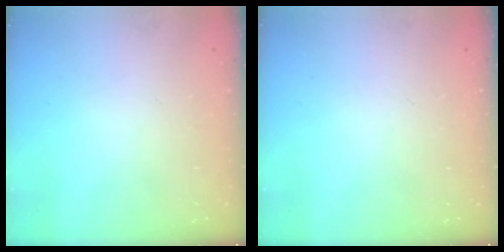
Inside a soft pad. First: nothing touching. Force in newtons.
{"total": 0.0}